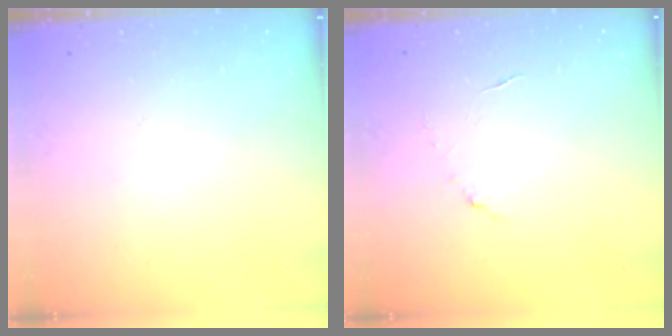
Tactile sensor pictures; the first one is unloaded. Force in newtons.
{"total": 3.8, "press": 3.8, "slide": 0.4}